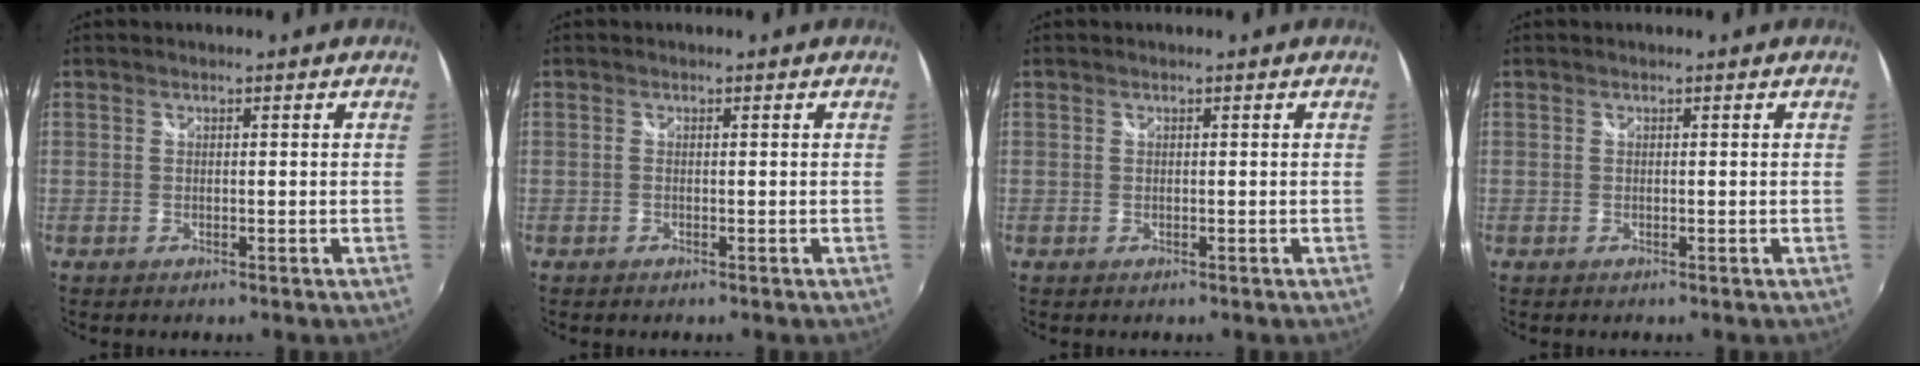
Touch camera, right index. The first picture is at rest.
{"total": 0.0}
{"total": 0.0}
{"total": 0.0}